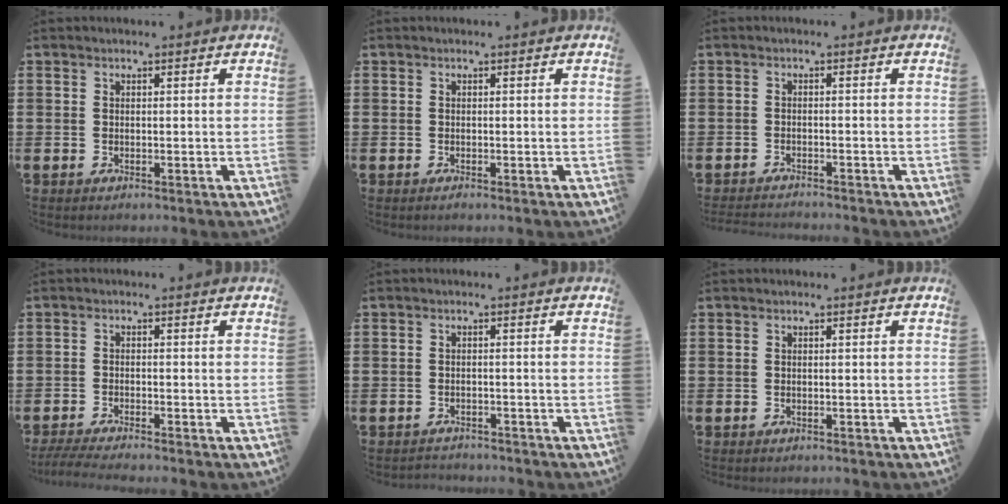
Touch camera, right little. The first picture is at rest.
{"total": 0.0}
{"total": 1.4, "force": [-1.4, -0.1, 0.0], "torque": [-0.003, 0.002, -0.029]}
{"total": 2.3, "force": [-2.1, -0.1, 1.1], "torque": [-0.014, 0.000, -0.039]}
{"total": 1.4, "force": [-1.4, 0.1, -0.2], "torque": [-0.002, 0.002, -0.031]}
{"total": 0.0}